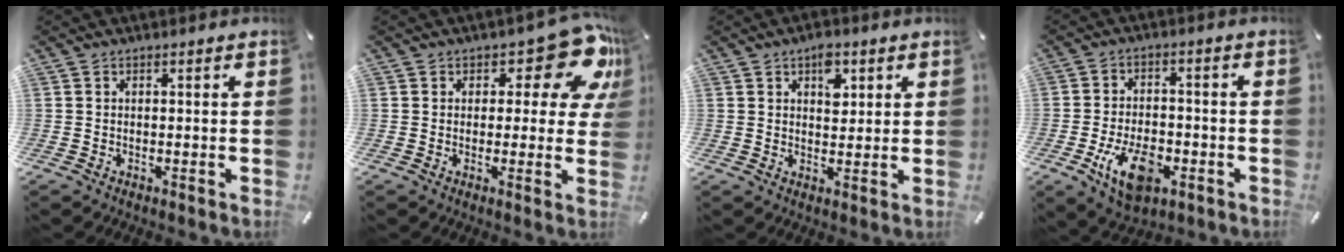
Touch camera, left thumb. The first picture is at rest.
{"total": 13.7, "force": [7.5, 6.4, 9.5], "torque": [-0.113, -0.053, 0.128]}
{"total": 5.4, "force": [2.5, 3.5, 3.4], "torque": [-0.033, -0.008, 0.036]}
{"total": 11.5, "force": [-4.4, 6.9, 8.2], "torque": [-0.151, 0.005, -0.078]}